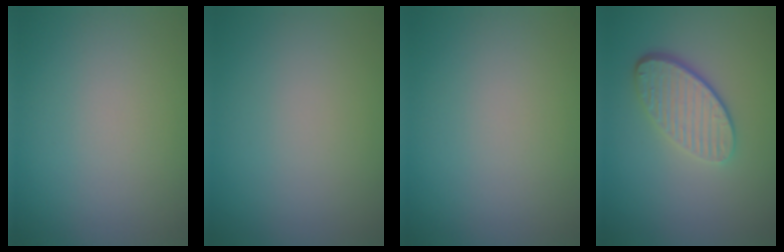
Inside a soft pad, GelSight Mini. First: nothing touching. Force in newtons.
{"total": 0.0}
{"total": 0.0}
{"total": 4.6, "press": 3.3, "slide": 3.2}